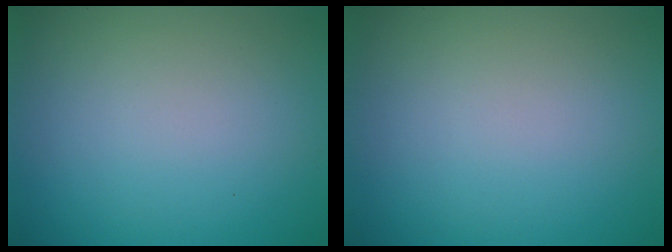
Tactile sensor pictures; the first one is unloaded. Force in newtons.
{"total": 0.0}